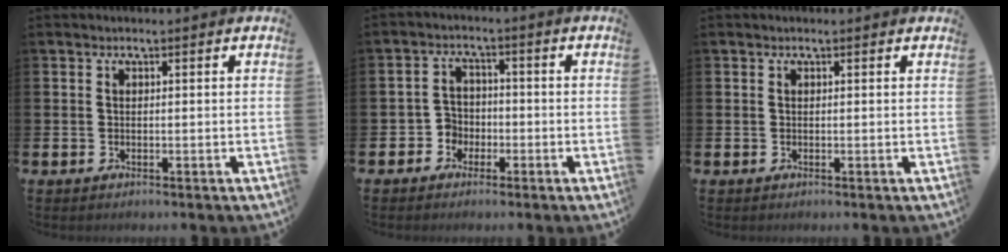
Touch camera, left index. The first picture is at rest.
{"total": 3.4, "force": [-1.8, 2.8, 0.3], "torque": [-0.024, 0.005, -0.041]}
{"total": 0.0}